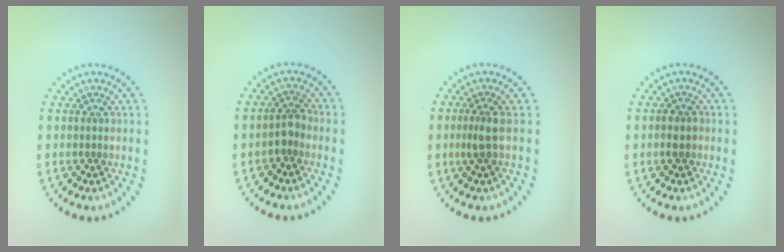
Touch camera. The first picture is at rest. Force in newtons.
{"total": 1.7, "press": 1.5, "slide": 0.7}
{"total": 1.7, "press": 1.3, "slide": 1.2}
{"total": 1.3, "press": 1.3, "slide": 0.4}